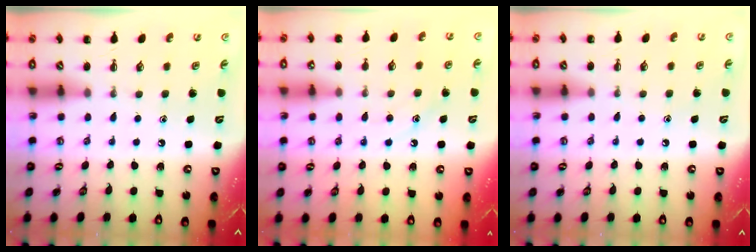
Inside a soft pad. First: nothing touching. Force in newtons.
{"total": 10.0, "press": 10.0, "slide": 1.4}
{"total": 4.7, "press": 4.5, "slide": 1.6}